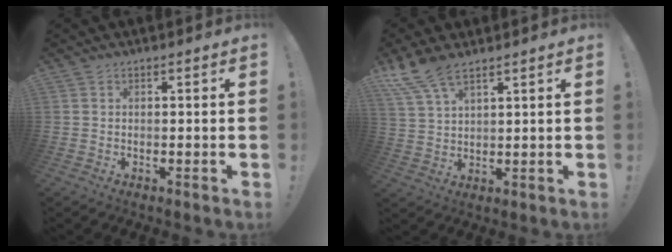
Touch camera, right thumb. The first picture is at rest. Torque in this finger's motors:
{"motor_torque": [0.10, 0.10, 0.05, 0.05, 0.04]}